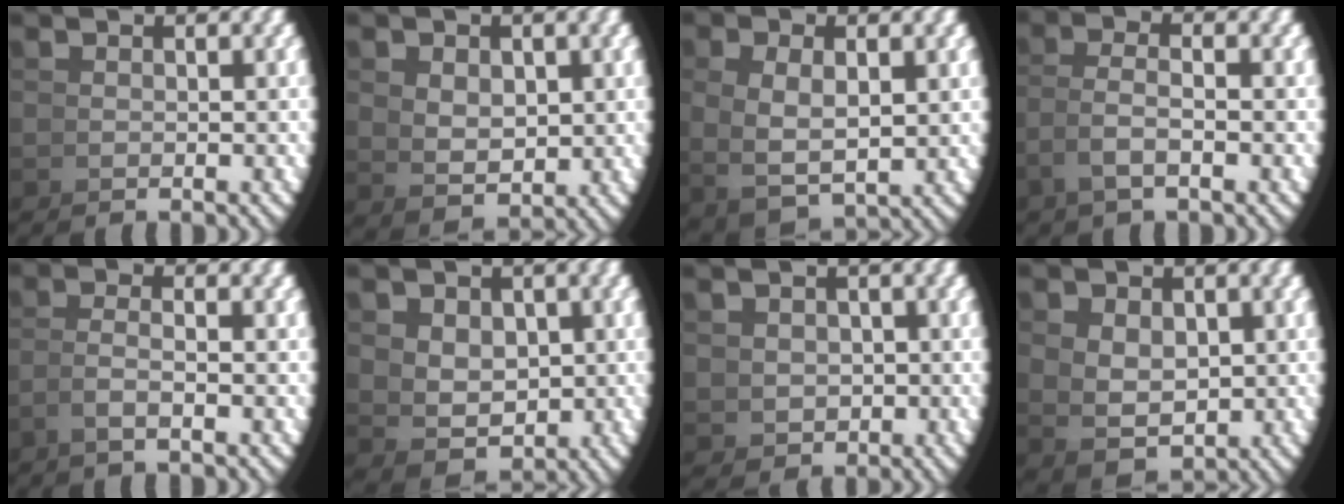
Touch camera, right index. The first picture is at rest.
{"total": 2.3, "force": [0.8, 1.1, 1.8], "torque": [-0.029, -0.012, 0.036]}
{"total": 4.3, "force": [0.9, 2.7, 3.2], "torque": [-0.070, -0.003, 0.026]}
{"total": 2.2, "force": [-0.3, 0.1, 2.1], "torque": [-0.050, -0.003, 0.002]}
{"total": 1.9, "force": [-0.5, -0.6, 1.7], "torque": [-0.037, -0.001, -0.005]}
{"total": 3.9, "force": [0.6, 2.9, 2.6], "torque": [-0.047, -0.016, 0.027]}
{"total": 1.7, "force": [0.5, 1.5, 0.8], "torque": [0.000, -0.002, 0.021]}
{"total": 3.4, "force": [0.5, 2.3, 2.5], "torque": [-0.047, -0.014, 0.027]}